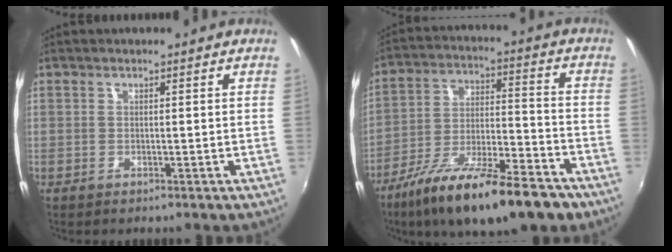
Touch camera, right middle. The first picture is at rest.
{"total": 21.6, "force": [-14.9, 5.9, 14.4], "torque": [-0.253, -0.038, -0.238]}